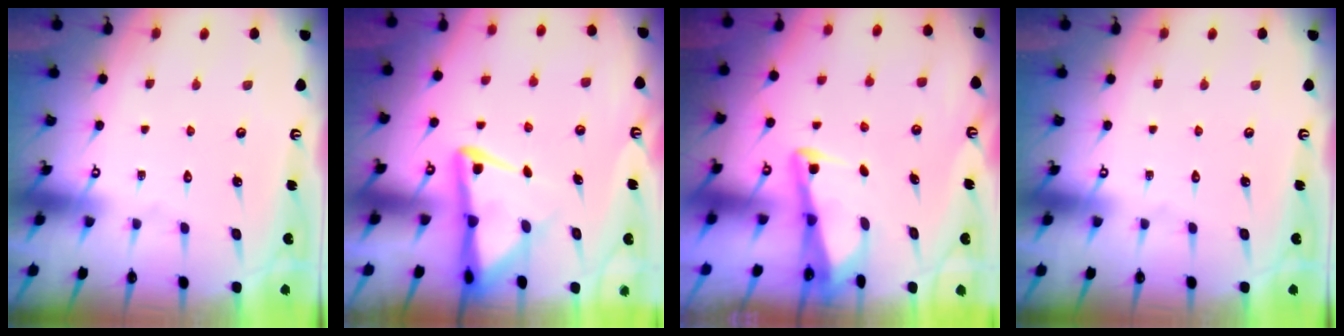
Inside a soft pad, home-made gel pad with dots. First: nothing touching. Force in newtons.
{"total": 6.8, "press": 6.7, "slide": 0.8}
{"total": 3.0, "press": 3.0, "slide": 0.3}
{"total": 0.0}